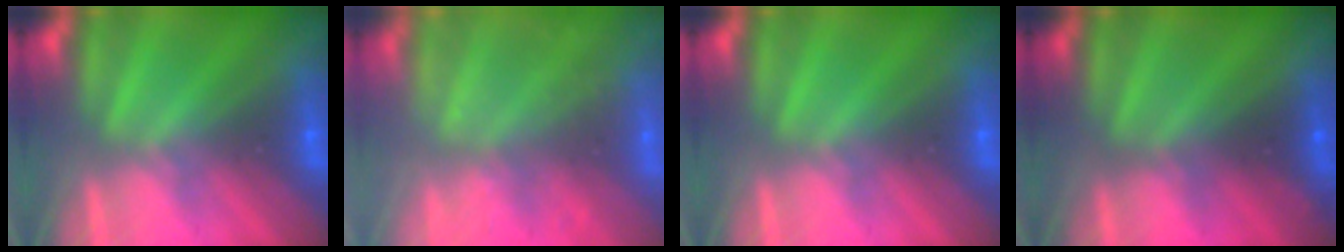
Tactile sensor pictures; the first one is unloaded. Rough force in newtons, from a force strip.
{"total": 2.3}
{"total": 0.0}
{"total": 2.4}